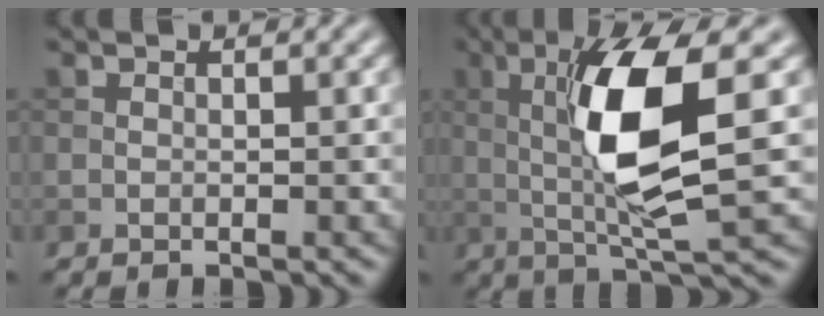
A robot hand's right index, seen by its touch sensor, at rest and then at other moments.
{"total": 8.7, "force": [1.1, 1.7, 8.5], "torque": [-0.152, -0.003, 0.027]}